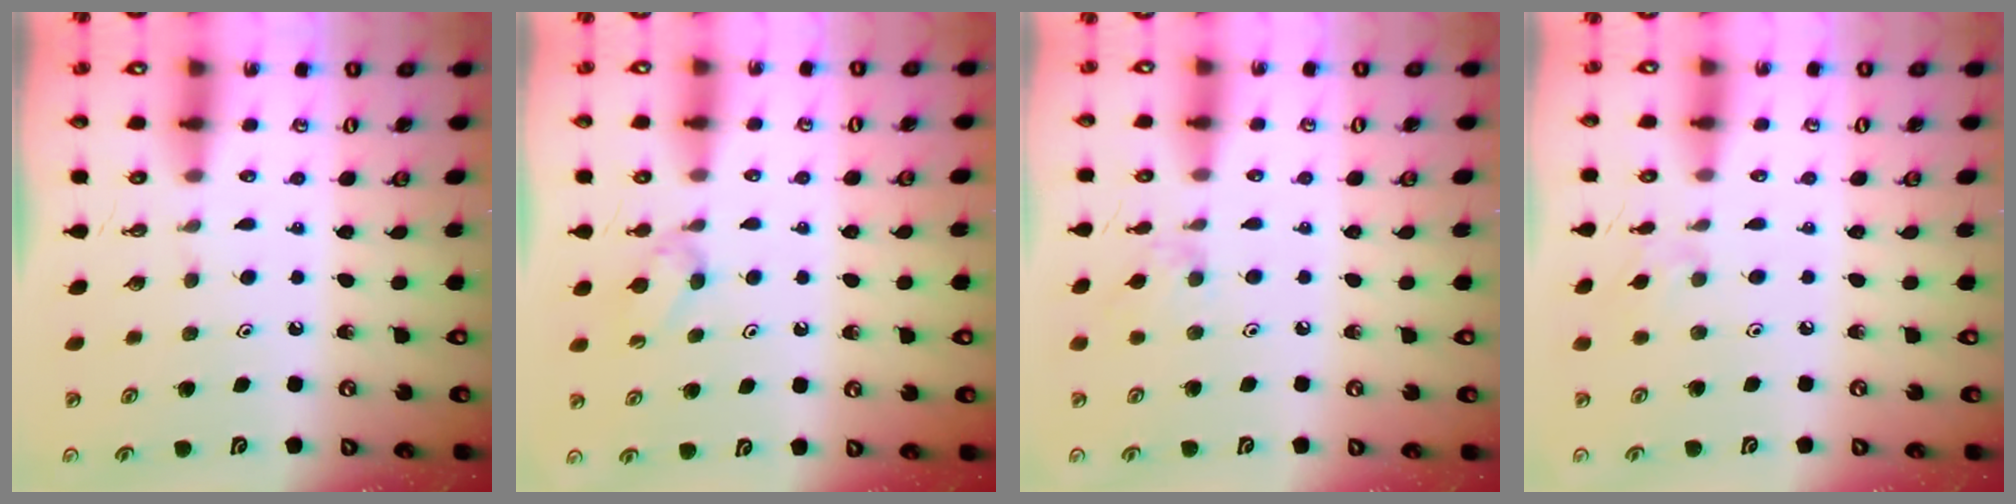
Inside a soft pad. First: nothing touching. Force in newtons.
{"total": 4.3, "press": 4.3, "slide": 0.7}
{"total": 5.9, "press": 5.8, "slide": 0.8}
{"total": 4.1, "press": 4.0, "slide": 0.8}